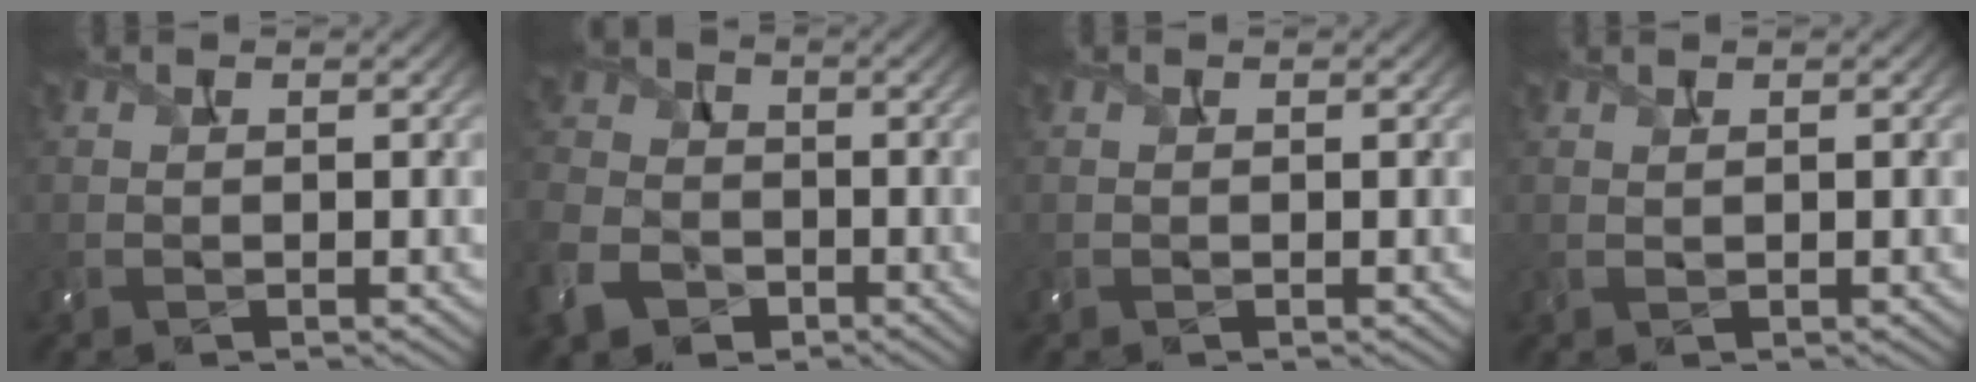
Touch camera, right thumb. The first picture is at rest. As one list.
[{"total": 8.9, "force": [-4.3, 6.6, 4.1], "torque": [-0.132, -0.026, -0.100]}, {"total": 0.0}, {"total": 0.6, "force": [0.4, 0.0, 0.4], "torque": [-0.011, 0.004, 0.008]}]